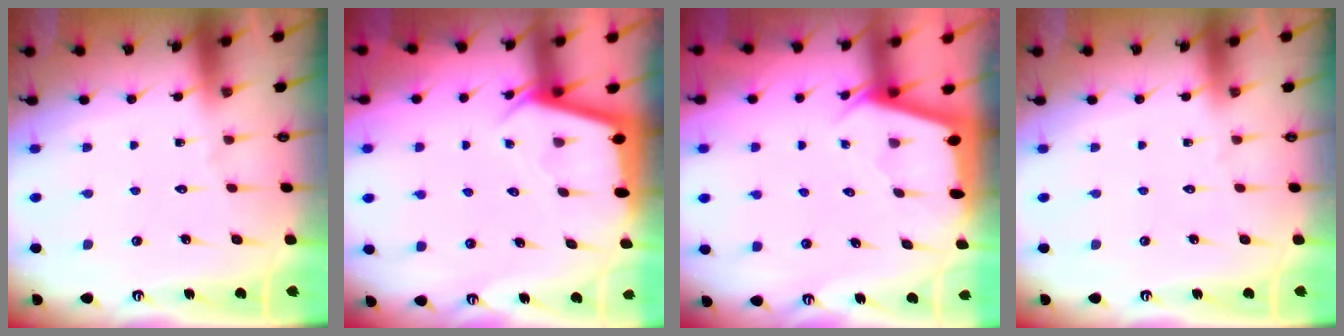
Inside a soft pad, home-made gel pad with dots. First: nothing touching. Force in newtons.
{"total": 2.9, "press": 2.9, "slide": 0.3}
{"total": 2.2, "press": 2.2, "slide": 0.3}
{"total": 0.0}